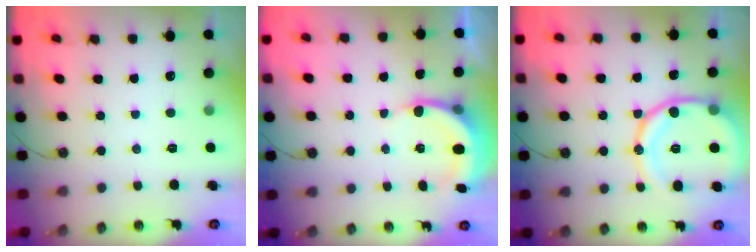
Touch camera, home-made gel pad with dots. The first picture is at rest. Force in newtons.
{"total": 6.9, "press": 6.8, "slide": 1.0}
{"total": 15.8, "press": 15.6, "slide": 1.9}